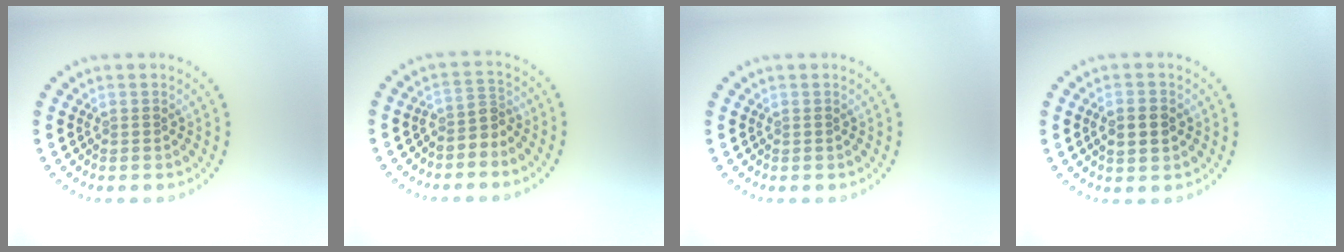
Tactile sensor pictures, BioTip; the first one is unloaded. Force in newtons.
{"total": 2.2, "press": 1.5, "slide": 1.6}
{"total": 0.0}
{"total": 2.5, "press": 2.5, "slide": 0.1}